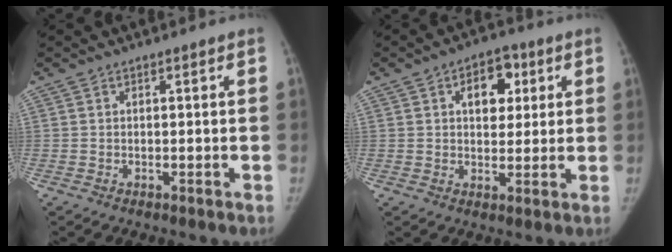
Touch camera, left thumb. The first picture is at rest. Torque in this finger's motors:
{"motor_torque": [0.80, 0.55, 0.73, -0.64, 0.26]}